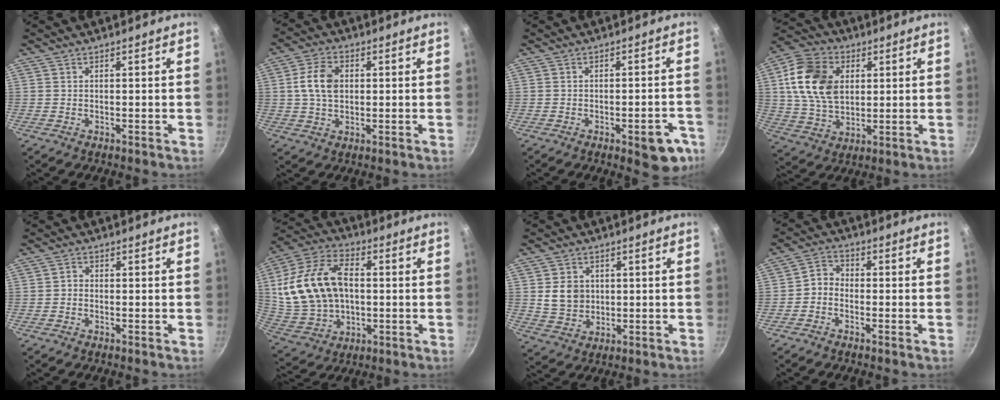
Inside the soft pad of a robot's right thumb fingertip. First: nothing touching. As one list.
[{"total": 7.8, "force": [1.1, 5.2, 5.7], "torque": [-0.099, 0.010, 0.017]}, {"total": 8.6, "force": [-3.9, 3.6, 6.7], "torque": [-0.046, 0.027, -0.042]}, {"total": 15.6, "force": [3.4, 11.2, 10.3], "torque": [-0.171, -0.003, 0.059]}, {"total": 1.1, "force": [-0.5, 0.9, 0.5], "torque": [-0.008, 0.006, -0.012]}, {"total": 20.3, "force": [1.8, 13.7, 14.9], "torque": [-0.279, 0.018, 0.039]}, {"total": 6.4, "force": [0.9, 5.4, 3.2], "torque": [-0.037, -0.003, 0.023]}, {"total": 3.3, "force": [-1.5, 2.5, 1.5], "torque": [-0.024, 0.027, -0.040]}]